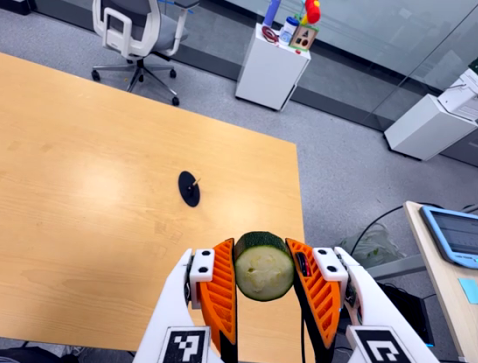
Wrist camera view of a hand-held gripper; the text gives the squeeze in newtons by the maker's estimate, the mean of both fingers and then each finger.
{"total": 11.4, "left": 11.8, "right": 11.0}